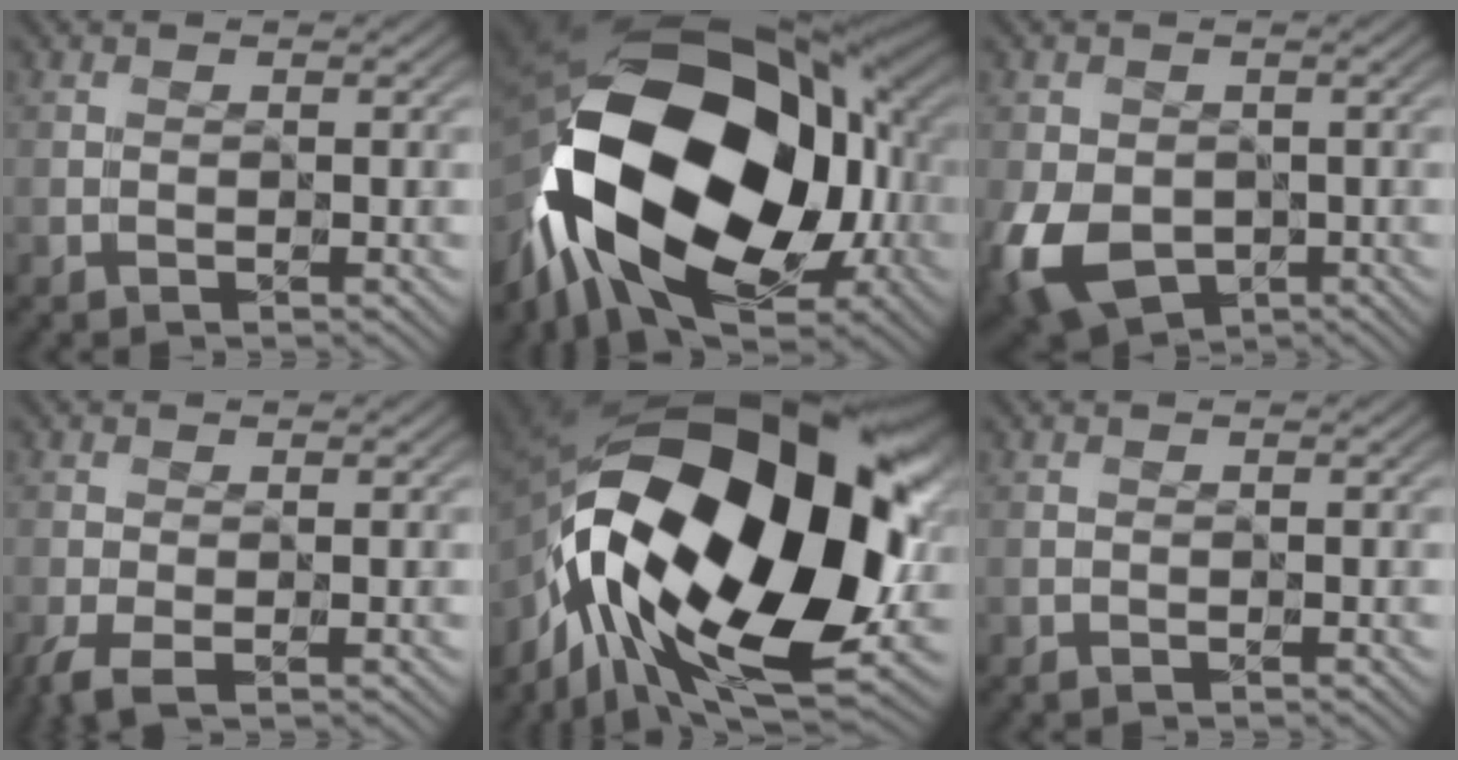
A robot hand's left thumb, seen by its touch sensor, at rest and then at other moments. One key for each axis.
{"total": 21.1, "fx": -3.3, "fy": 12.9, "fz": 16.4, "tx": -0.356, "ty": -0.030, "tz": -0.036}
{"total": 7.9, "fx": -2.7, "fy": 5.8, "fz": 4.6, "tx": -0.113, "ty": -0.027, "tz": -0.050}
{"total": 3.4, "fx": -1.5, "fy": 1.5, "fz": 2.7, "tx": -0.061, "ty": -0.008, "tz": -0.026}
{"total": 21.2, "fx": -1.4, "fy": 11.7, "fz": 17.6, "tx": -0.364, "ty": -0.018, "tz": -0.024}
{"total": 0.0}